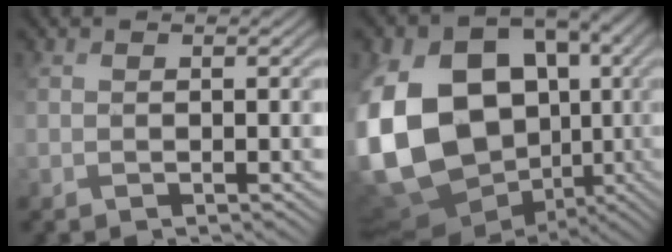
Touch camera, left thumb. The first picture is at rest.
{"total": 18.8, "force": [-1.1, 15.2, 11.0], "torque": [-0.260, -0.017, -0.003]}